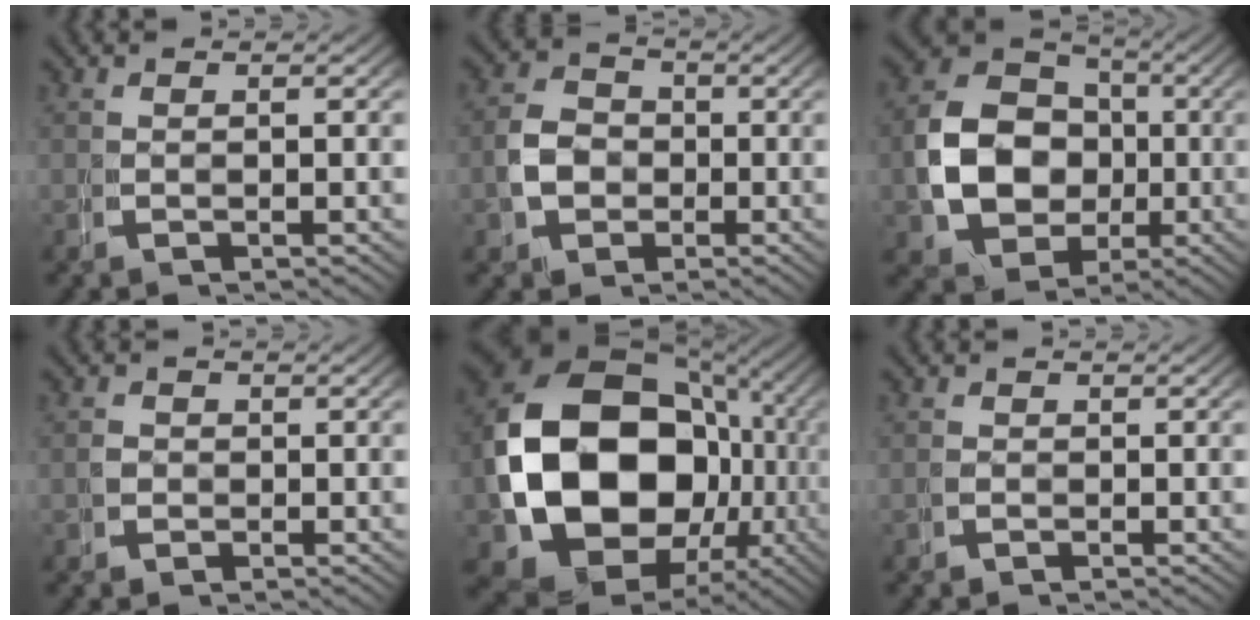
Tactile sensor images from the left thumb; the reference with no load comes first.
{"total": 3.5, "force": [-0.6, 3.4, 0.8], "torque": [-0.021, -0.013, -0.007]}
{"total": 11.4, "force": [-0.6, 9.9, 5.6], "torque": [-0.123, -0.034, 0.000]}
{"total": 1.2, "force": [-0.4, 0.8, -0.9], "torque": [0.011, -0.008, -0.006]}
{"total": 22.3, "force": [-0.9, 16.8, 14.6], "torque": [-0.314, -0.092, 0.023]}
{"total": 0.6, "force": [-0.4, 0.1, -0.5], "torque": [0.009, -0.001, -0.007]}